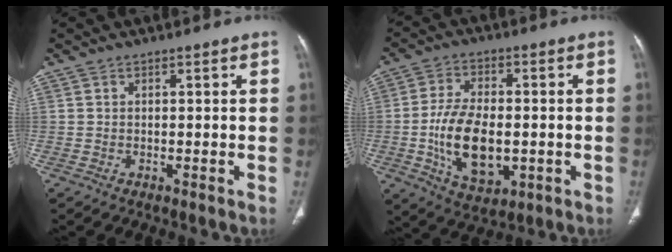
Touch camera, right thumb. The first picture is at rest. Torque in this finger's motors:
{"motor_torque": [0.86, 0.00, 1.50, -1.28, 0.15]}